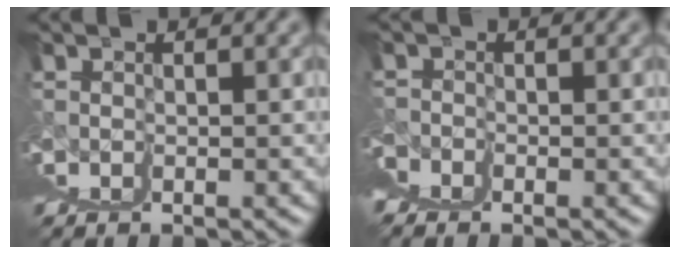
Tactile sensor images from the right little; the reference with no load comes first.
{"total": 2.6, "force": [1.0, -2.3, -0.7], "torque": [0.025, 0.013, 0.018]}